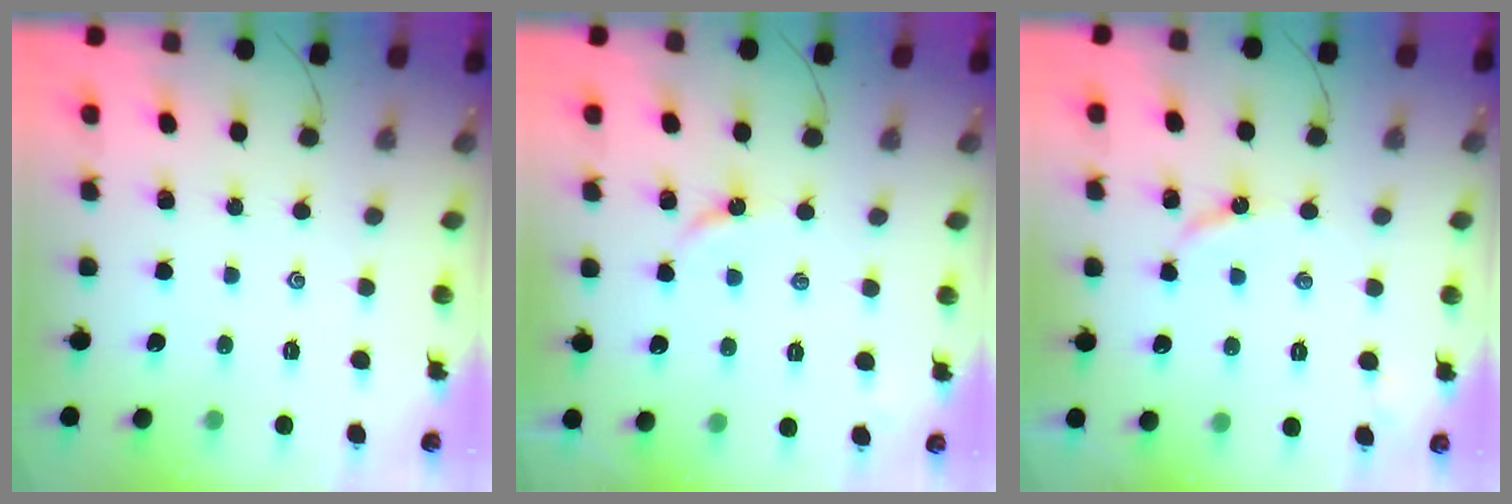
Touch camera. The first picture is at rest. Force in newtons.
{"total": 2.9, "press": 2.9, "slide": 0.4}
{"total": 4.9, "press": 4.9, "slide": 0.6}